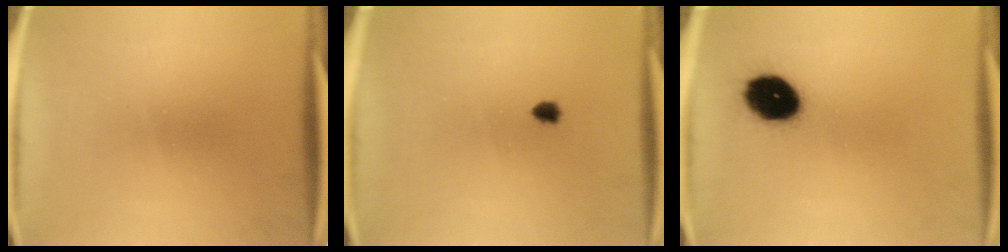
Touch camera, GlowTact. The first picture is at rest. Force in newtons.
{"total": 1.1}
{"total": 11.3}